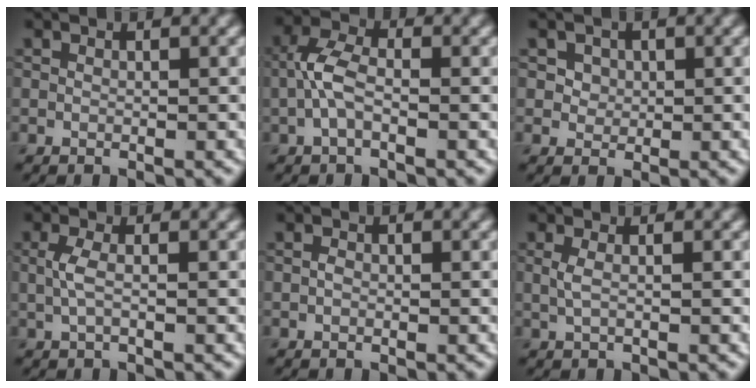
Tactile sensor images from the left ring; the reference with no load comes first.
{"total": 3.3, "force": [-0.9, 1.6, 2.7], "torque": [-0.061, 0.011, -0.026]}
{"total": 3.5, "force": [1.6, 2.6, 1.6], "torque": [-0.036, 0.005, 0.028]}
{"total": 1.6, "force": [0.0, 0.5, 1.6], "torque": [-0.040, 0.001, -0.002]}
{"total": 0.5, "force": [-0.2, 0.4, 0.4], "torque": [-0.007, 0.000, -0.006]}
{"total": 0.9, "force": [0.0, 0.2, 0.9], "torque": [-0.024, 0.000, 0.001]}